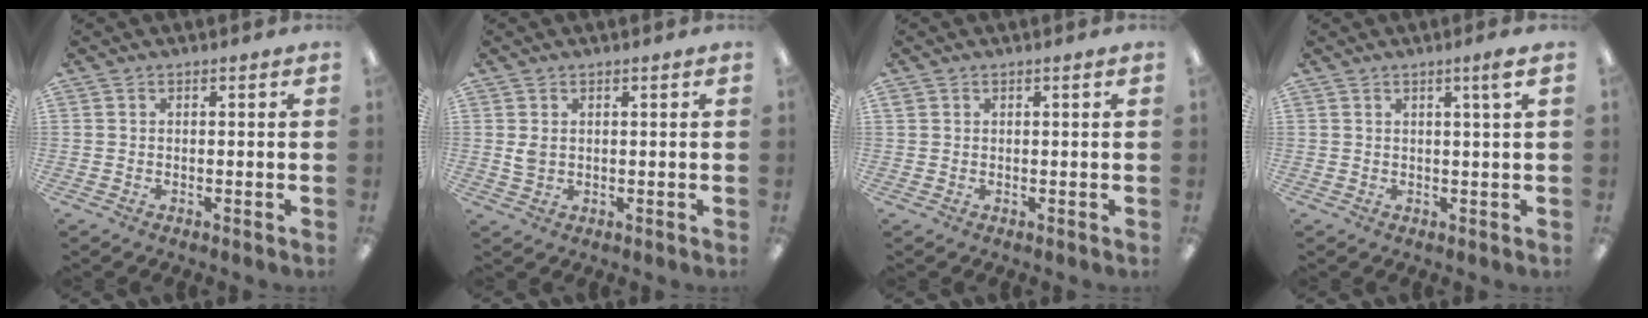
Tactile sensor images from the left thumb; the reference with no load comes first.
{"total": 2.4, "force": [0.9, 1.6, 1.6], "torque": [-0.034, 0.003, 0.015]}
{"total": 1.1, "force": [0.5, 0.4, 0.8], "torque": [-0.016, 0.002, 0.010]}
{"total": 2.8, "force": [1.6, -0.2, 2.3], "torque": [-0.039, -0.005, 0.024]}